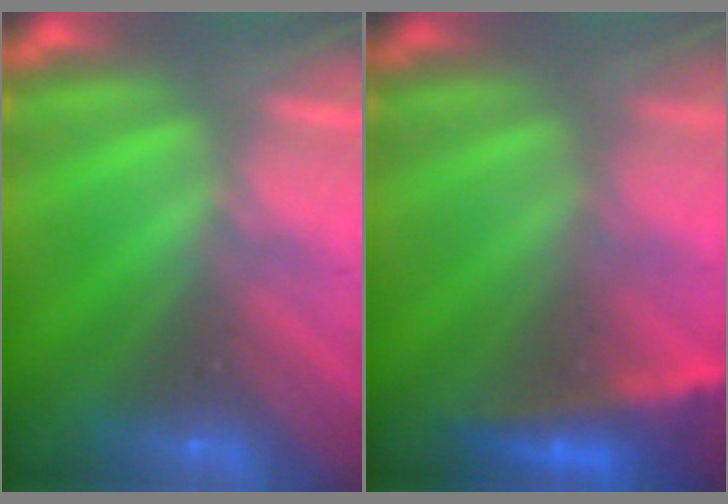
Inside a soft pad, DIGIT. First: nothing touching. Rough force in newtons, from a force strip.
{"total": 2.2}